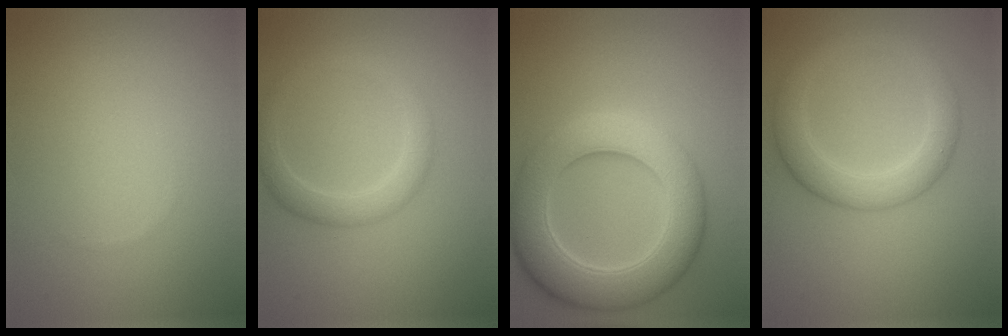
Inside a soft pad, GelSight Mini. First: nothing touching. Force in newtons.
{"total": 2.7, "press": 2.7, "slide": 0.1}
{"total": 8.6, "press": 8.6, "slide": 0.3}
{"total": 4.0, "press": 4.0, "slide": 0.1}